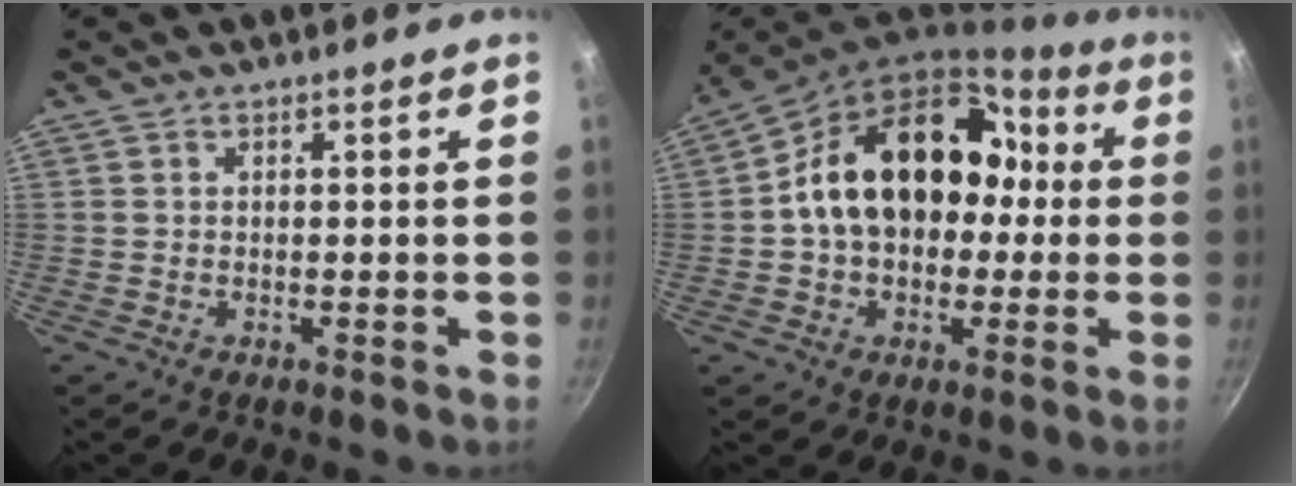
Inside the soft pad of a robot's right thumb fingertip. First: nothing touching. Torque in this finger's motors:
{"motor_torque": [2.43, 2.57, 1.01, -0.58, 0.50]}